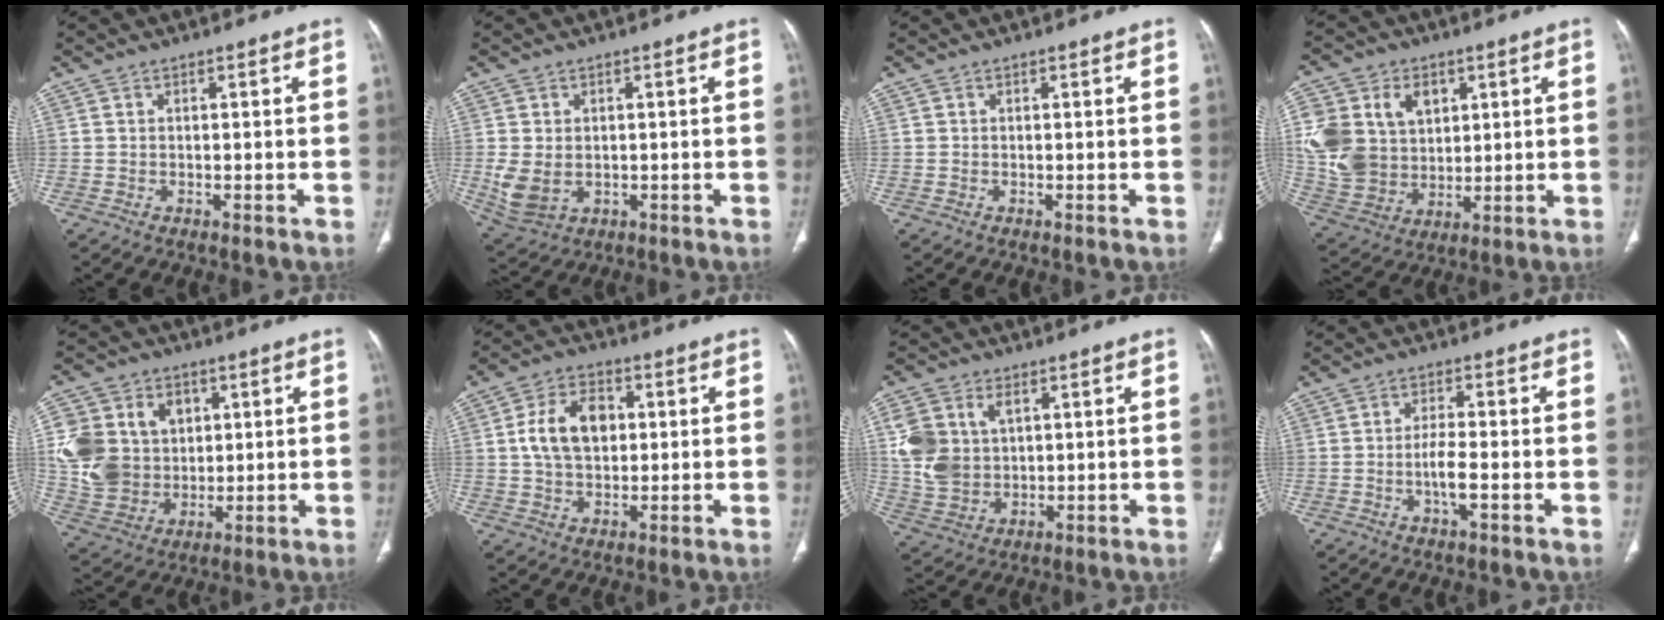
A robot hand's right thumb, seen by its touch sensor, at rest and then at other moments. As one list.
[{"total": 6.9, "force": [-0.6, 5.0, 4.7], "torque": [-0.094, -0.007, 0.005]}, {"total": 0.0}, {"total": 17.9, "force": [4.2, 14.1, 10.2], "torque": [-0.193, 0.003, 0.096]}, {"total": 17.2, "force": [3.0, 14.3, 9.0], "torque": [-0.155, 0.008, 0.073]}, {"total": 10.6, "force": [1.5, 7.2, 7.6], "torque": [-0.118, 0.008, 0.026]}, {"total": 10.7, "force": [2.8, 7.9, 6.6], "torque": [-0.124, -0.002, 0.065]}, {"total": 4.3, "force": [-1.4, 0.9, 4.0], "torque": [-0.082, 0.005, -0.027]}]